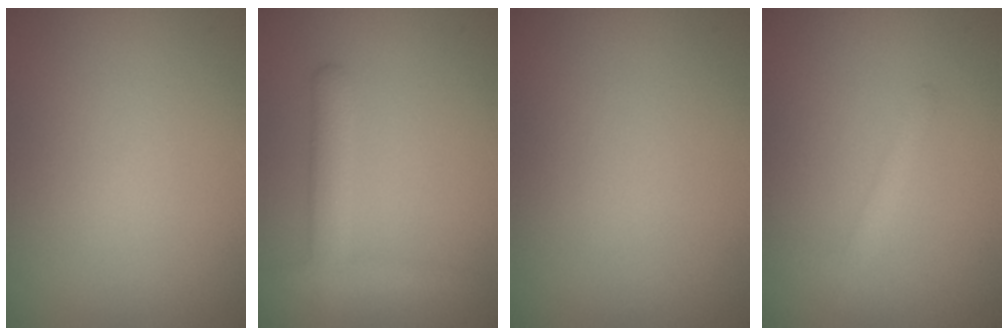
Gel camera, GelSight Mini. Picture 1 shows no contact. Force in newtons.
{"total": 3.0, "press": 3.0, "slide": 0.2}
{"total": 0.0}
{"total": 1.3, "press": 1.3, "slide": 0.0}